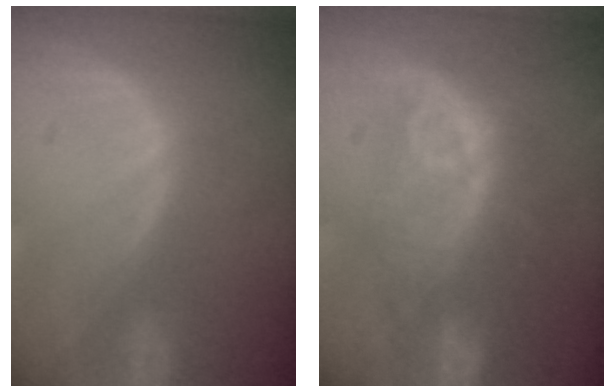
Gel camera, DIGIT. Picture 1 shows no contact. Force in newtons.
{"total": 9.7, "press": 8.8, "slide": 4.0}